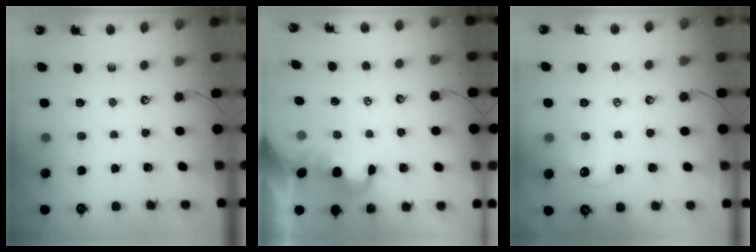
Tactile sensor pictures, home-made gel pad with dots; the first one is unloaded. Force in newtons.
{"total": 0.0}
{"total": 0.5, "press": 0.2, "slide": 0.5}